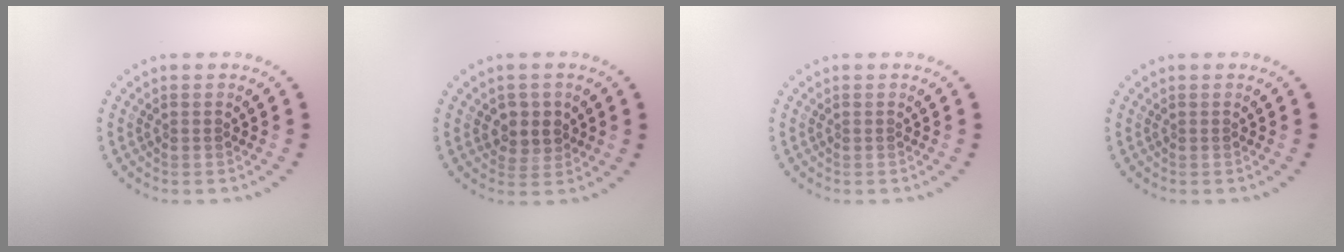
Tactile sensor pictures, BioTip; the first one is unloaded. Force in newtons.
{"total": 2.6, "press": 2.4, "slide": 1.1}
{"total": 0.0}
{"total": 0.0}